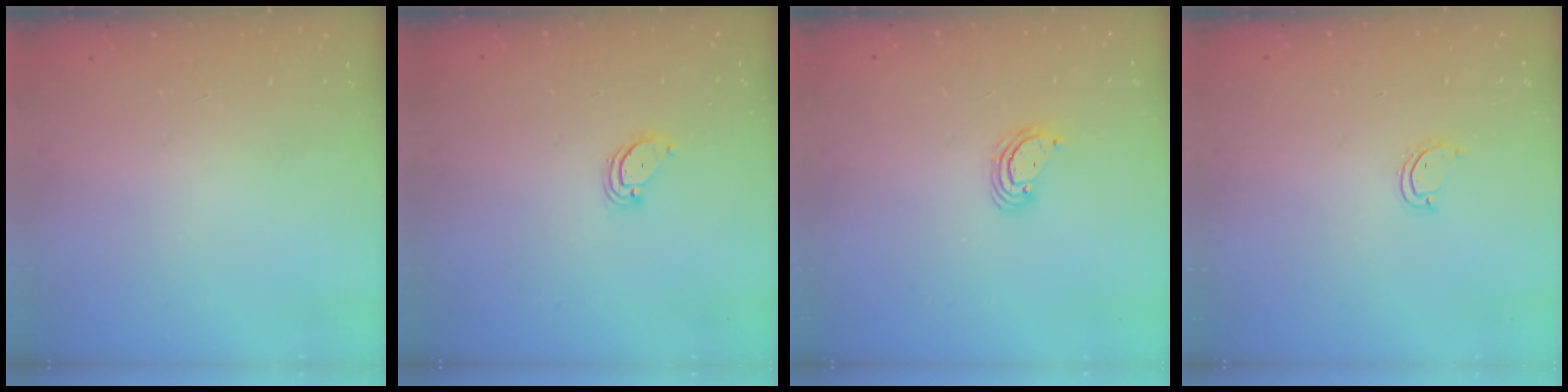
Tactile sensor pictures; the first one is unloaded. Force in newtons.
{"total": 3.0, "press": 3.0, "slide": 0.2}
{"total": 2.9, "press": 2.9, "slide": 0.3}
{"total": 3.3, "press": 3.3, "slide": 0.2}